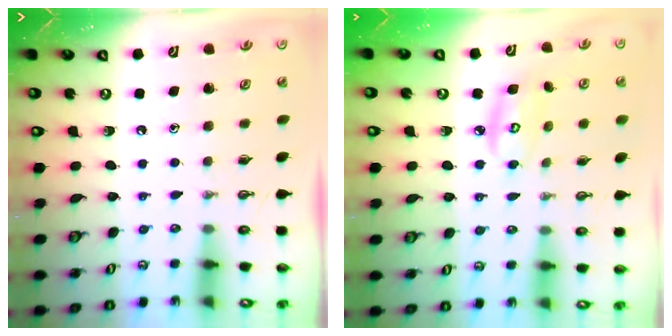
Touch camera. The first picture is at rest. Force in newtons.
{"total": 5.9, "press": 5.9, "slide": 0.2}